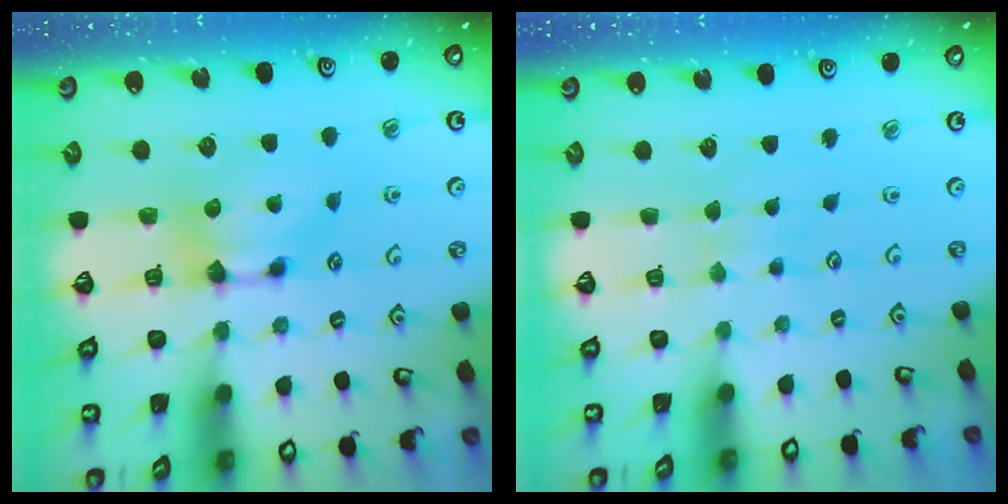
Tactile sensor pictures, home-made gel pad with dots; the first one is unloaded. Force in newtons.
{"total": 2.9, "press": 2.9, "slide": 0.4}